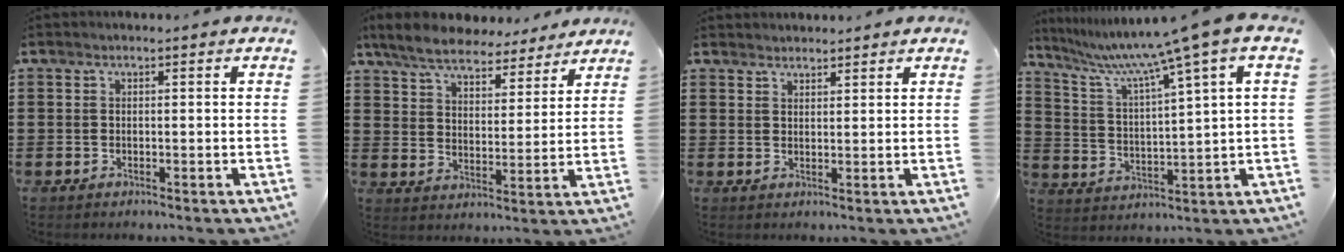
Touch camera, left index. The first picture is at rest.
{"total": 7.1, "force": [6.6, 1.5, 2.2], "torque": [-0.073, -0.027, 0.118]}
{"total": 1.9, "force": [1.9, 0.4, -0.2], "torque": [-0.002, 0.001, 0.039]}
{"total": 8.3, "force": [5.8, -0.9, 5.8], "torque": [-0.134, -0.040, 0.089]}